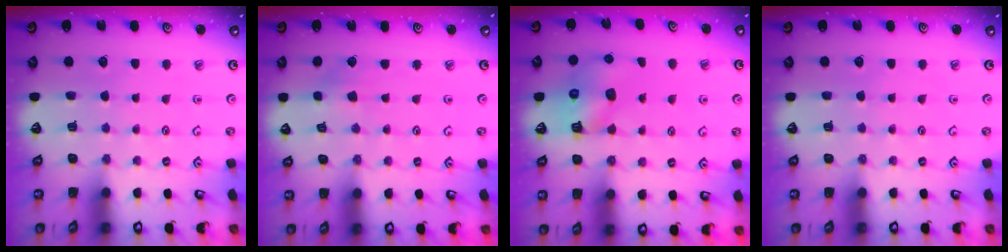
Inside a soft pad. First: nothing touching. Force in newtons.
{"total": 2.5, "press": 2.4, "slide": 0.5}
{"total": 8.5, "press": 8.5, "slide": 0.7}
{"total": 0.0}